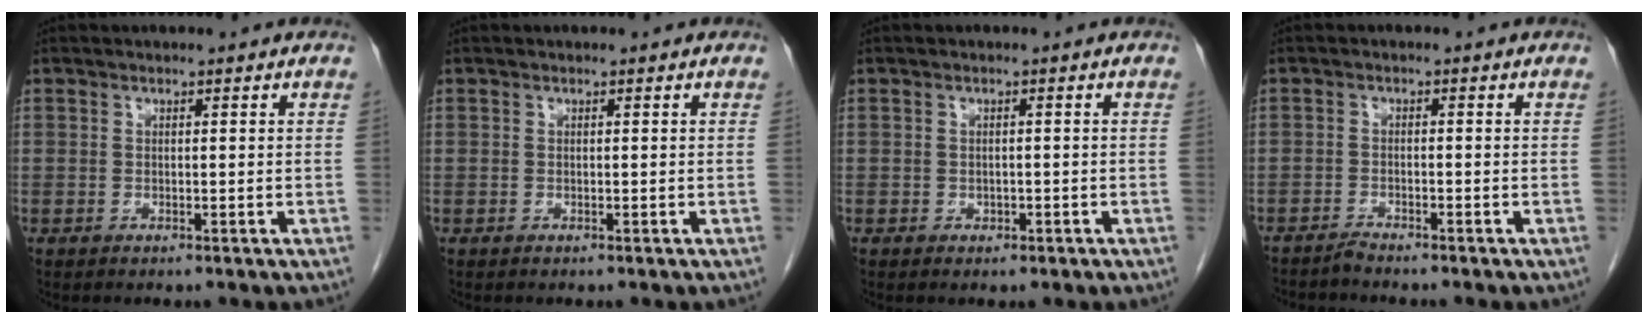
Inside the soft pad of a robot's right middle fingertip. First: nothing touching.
{"total": 0.0}
{"total": 0.9, "force": [-0.4, 0.7, 0.4], "torque": [-0.008, 0.001, -0.003]}
{"total": 1.6, "force": [-1.5, -0.3, 0.0], "torque": [0.000, -0.004, -0.029]}